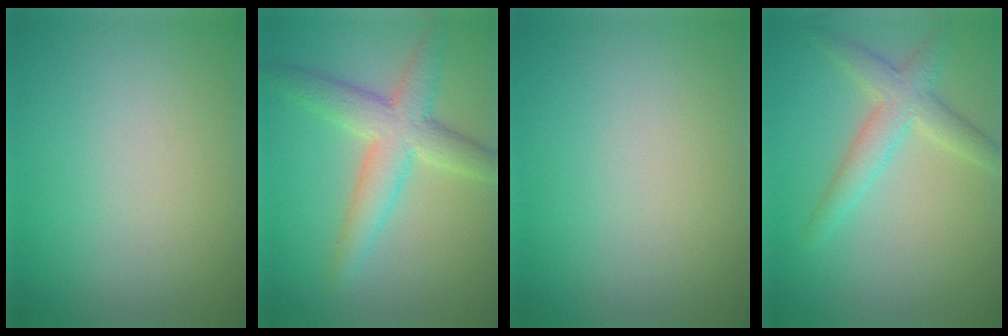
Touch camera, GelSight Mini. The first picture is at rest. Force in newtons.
{"total": 5.2, "press": 5.2, "slide": 0.2}
{"total": 0.0}
{"total": 3.6, "press": 3.5, "slide": 0.3}